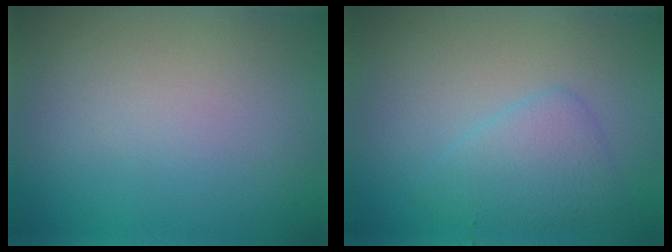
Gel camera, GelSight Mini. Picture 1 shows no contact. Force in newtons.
{"total": 2.6, "press": 2.6, "slide": 0.1}